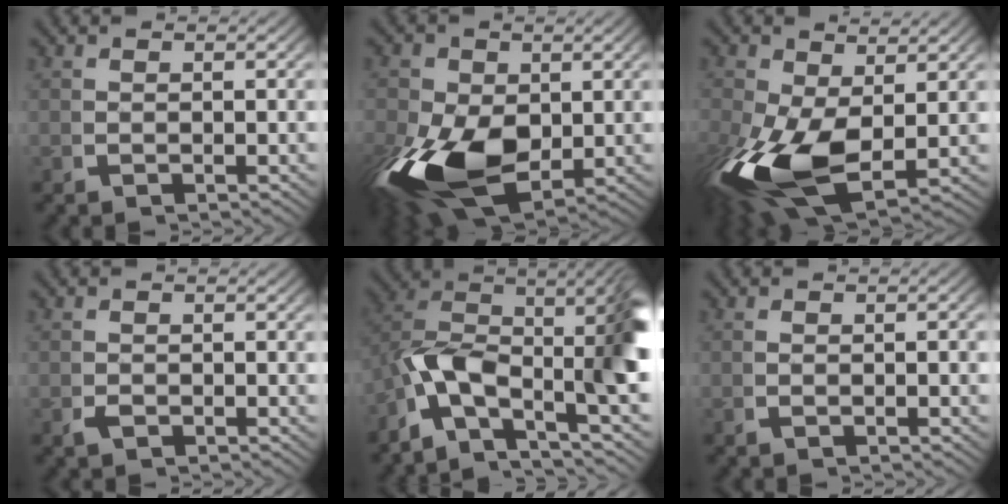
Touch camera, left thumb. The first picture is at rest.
{"total": 14.3, "force": [-3.2, 9.4, 10.3], "torque": [-0.238, -0.080, -0.021]}
{"total": 12.2, "force": [-2.3, 7.4, 9.4], "torque": [-0.215, -0.064, -0.010]}
{"total": 0.9, "force": [-0.5, 0.6, 0.5], "torque": [-0.013, -0.006, -0.009]}
{"total": 13.4, "force": [-0.8, 9.0, 9.9], "torque": [-0.207, -0.048, -0.009]}
{"total": 0.7, "force": [-0.3, 0.1, 0.6], "torque": [-0.013, 0.000, -0.006]}